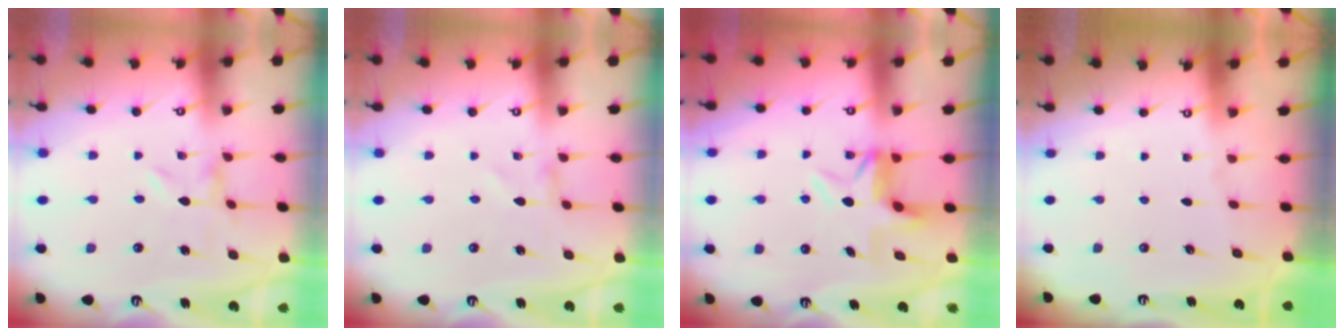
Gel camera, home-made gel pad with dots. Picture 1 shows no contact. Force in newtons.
{"total": 0.7, "press": 0.7, "slide": 0.1}
{"total": 5.7, "press": 5.7, "slide": 0.5}
{"total": 0.0}